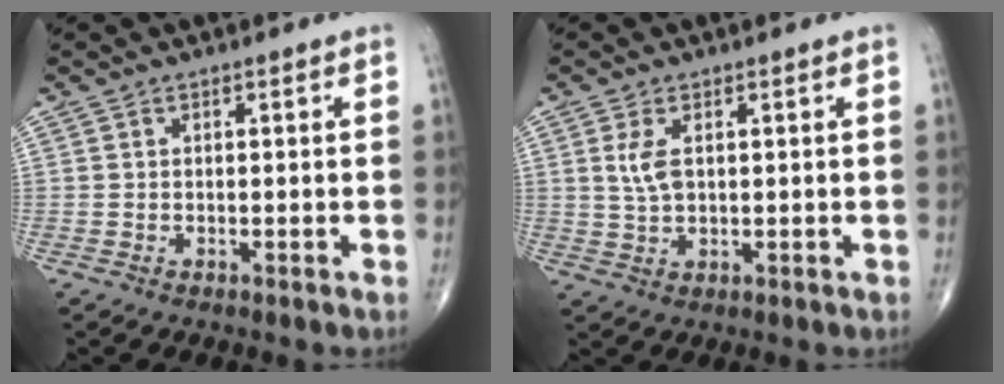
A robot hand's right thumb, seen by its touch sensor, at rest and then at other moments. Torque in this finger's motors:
{"motor_torque": [-0.16, 0.28, 0.63, 0.18, 0.00]}